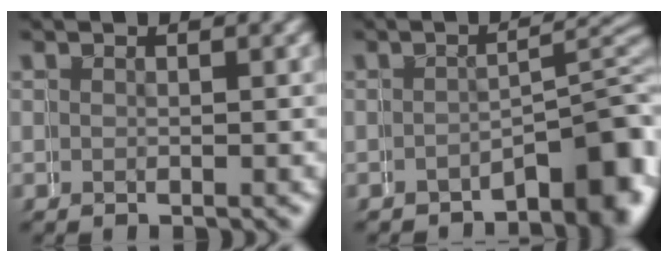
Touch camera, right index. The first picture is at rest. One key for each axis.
{"total": 6.3, "fx": -3.8, "fy": 1.7, "fz": 4.7, "tx": -0.045, "ty": -0.001, "tz": -0.053}